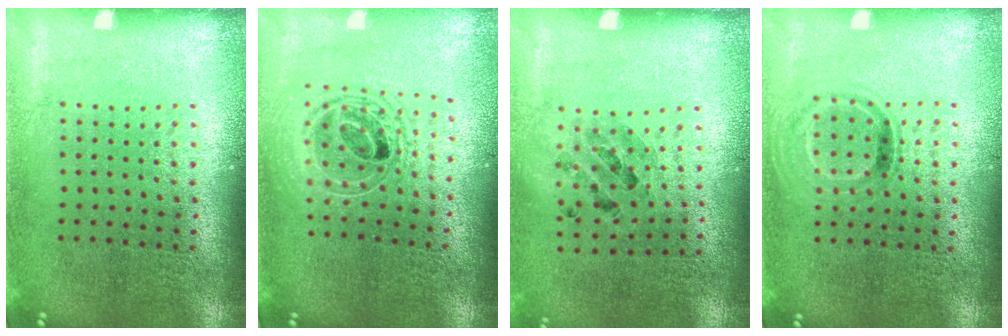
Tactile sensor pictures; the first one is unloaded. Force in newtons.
{"total": 2.0, "press": 1.5, "slide": 1.2}
{"total": 0.9, "press": 0.8, "slide": 0.2}
{"total": 1.0, "press": 0.9, "slide": 0.5}